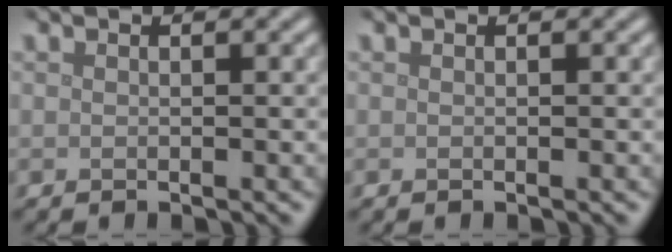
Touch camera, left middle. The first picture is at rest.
{"total": 0.0}